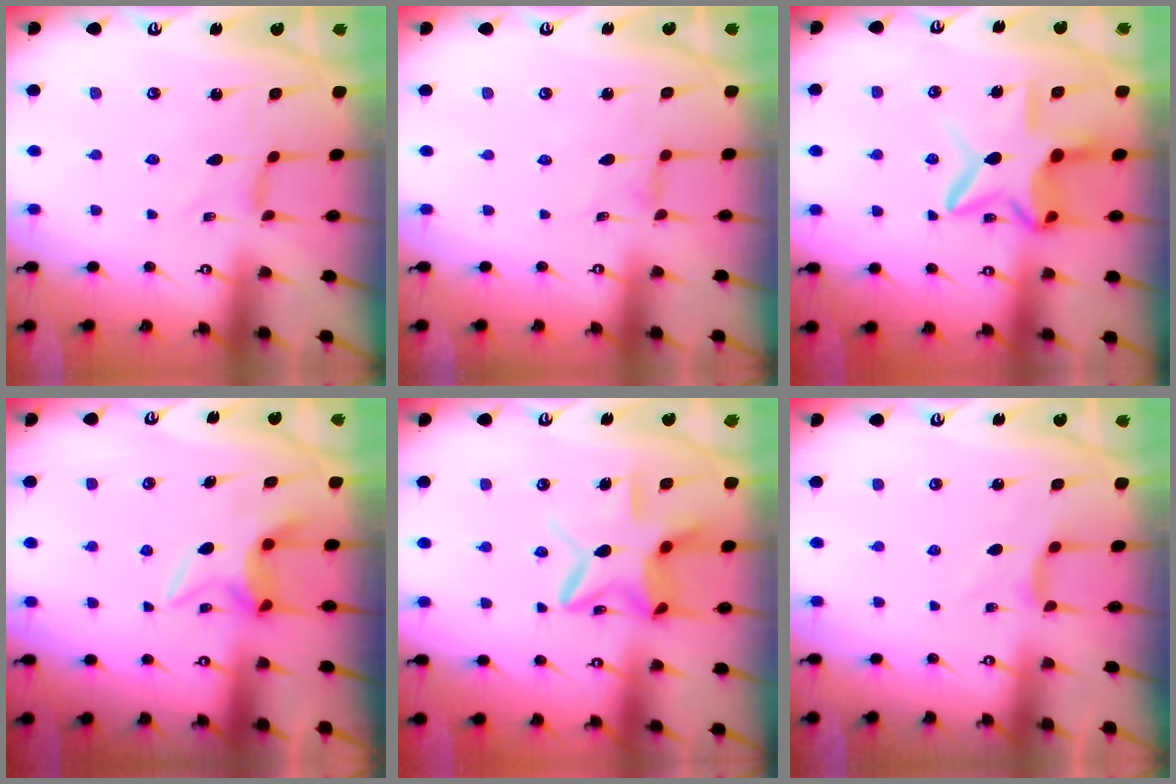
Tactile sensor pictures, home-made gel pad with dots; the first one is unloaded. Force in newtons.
{"total": 1.4, "press": 1.4, "slide": 0.2}
{"total": 12.1, "press": 12.0, "slide": 1.0}
{"total": 6.8, "press": 6.8, "slide": 0.2}
{"total": 13.3, "press": 13.2, "slide": 1.0}
{"total": 5.9, "press": 5.8, "slide": 0.8}